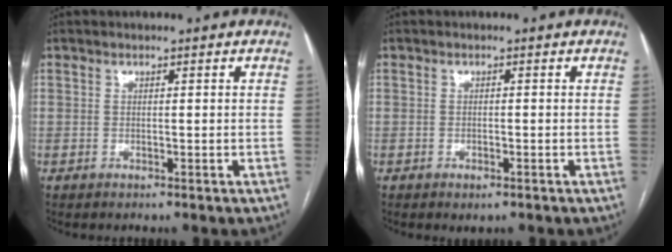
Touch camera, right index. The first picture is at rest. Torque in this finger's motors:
{"motor_torque": [0.29, -0.15, 0.07, 0.01]}